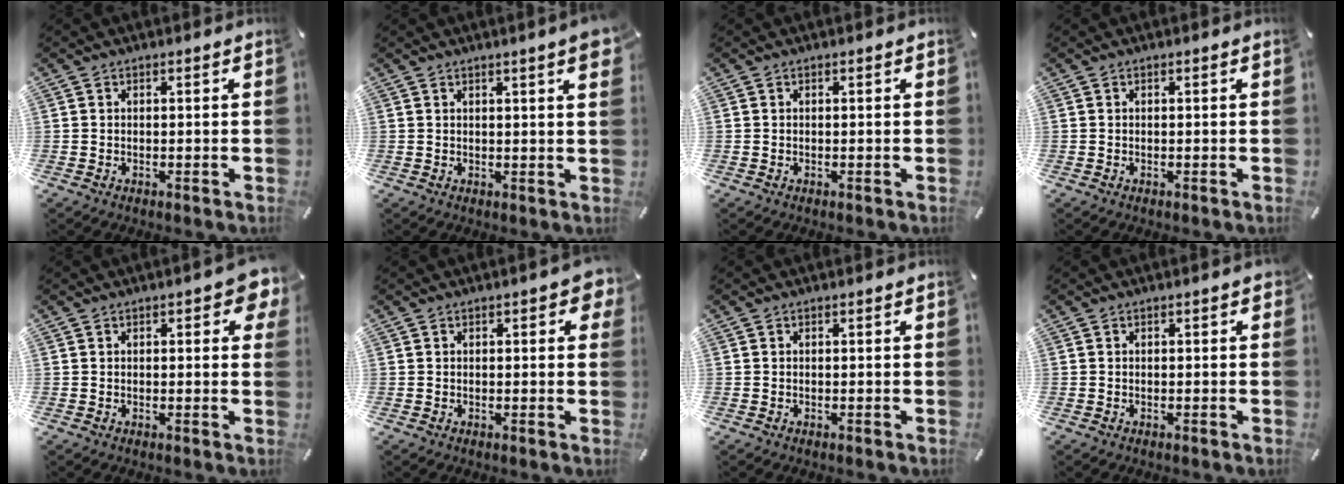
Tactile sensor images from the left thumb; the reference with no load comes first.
{"total": 3.9, "force": [1.8, 0.4, 3.4], "torque": [-0.058, -0.003, 0.029]}
{"total": 0.0}
{"total": 0.0}
{"total": 4.6, "force": [1.6, 2.1, 3.7], "torque": [-0.044, -0.002, 0.022]}
{"total": 3.2, "force": [0.7, 1.4, 2.8], "torque": [-0.032, -0.002, 0.007]}
{"total": 0.0}
{"total": 0.7, "force": [0.0, 0.4, 0.6], "torque": [-0.010, 0.003, -0.001]}